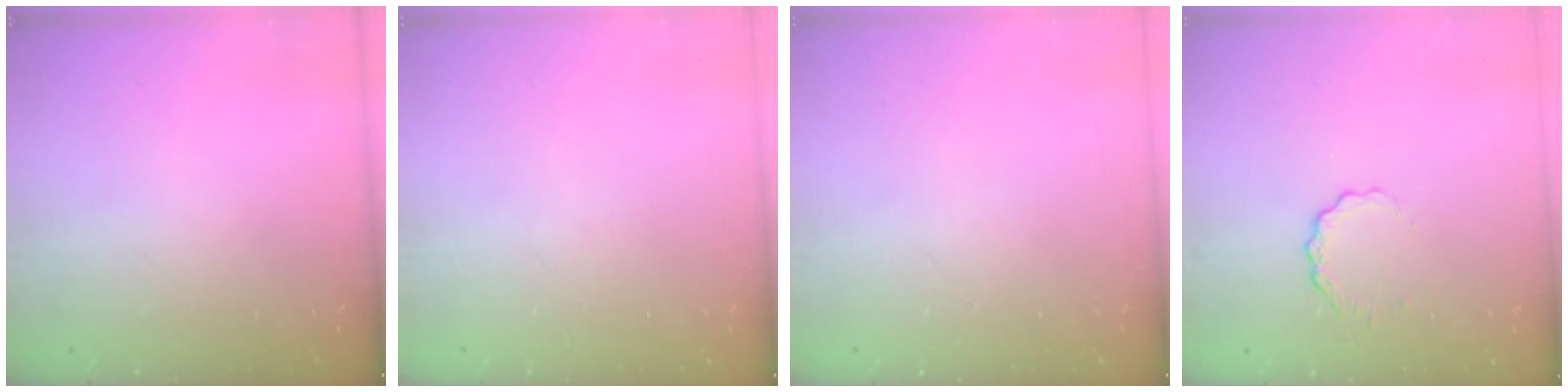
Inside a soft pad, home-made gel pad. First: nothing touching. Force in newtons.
{"total": 0.0}
{"total": 0.0}
{"total": 3.7, "press": 3.7, "slide": 0.4}